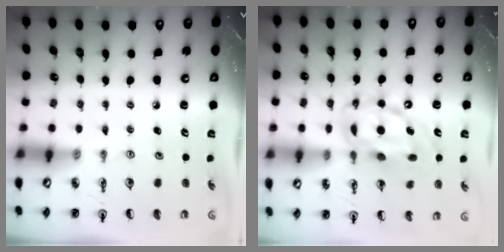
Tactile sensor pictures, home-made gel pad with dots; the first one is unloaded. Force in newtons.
{"total": 15.2, "press": 15.1, "slide": 1.4}